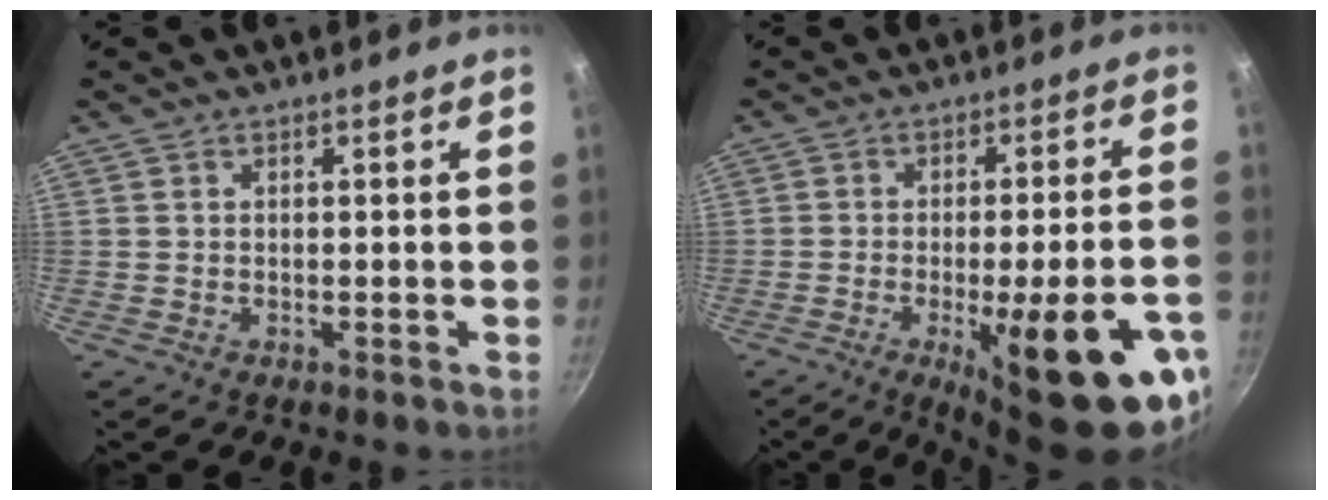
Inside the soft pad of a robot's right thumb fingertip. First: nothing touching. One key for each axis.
{"total": 21.8, "fx": -8.4, "fy": 5.5, "fz": 19.4, "tx": -0.228, "ty": 0.016, "tz": -0.105}